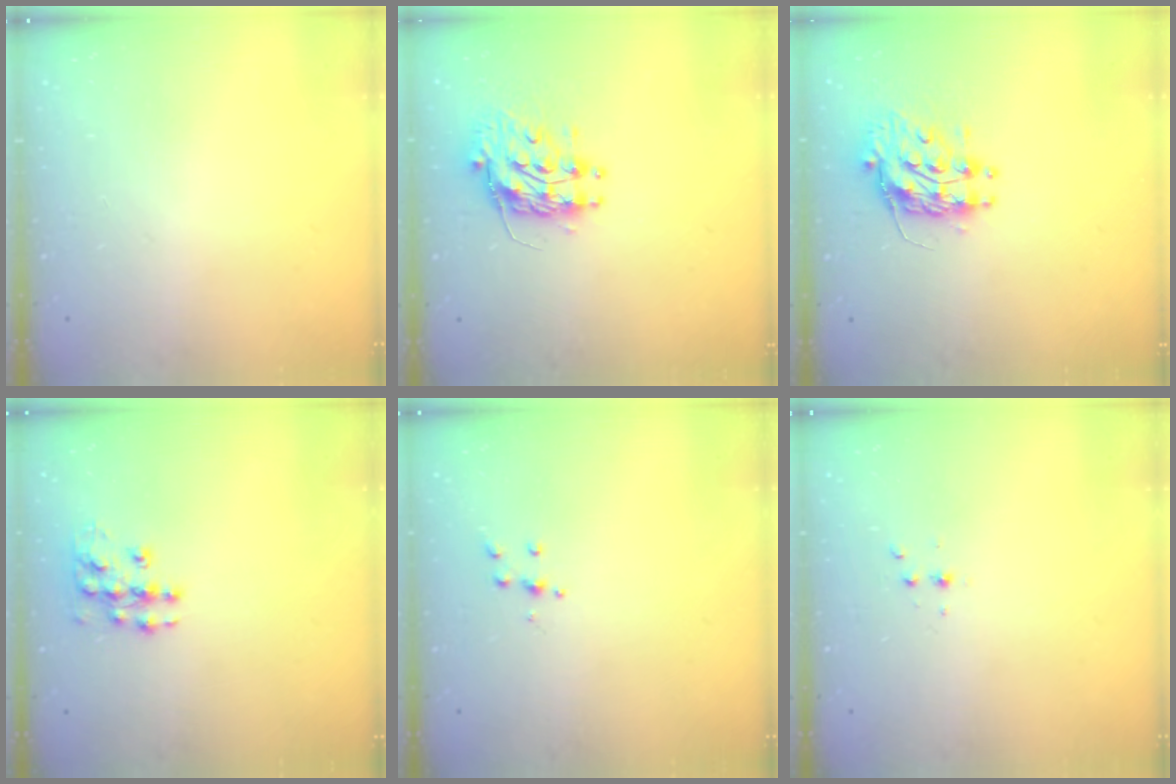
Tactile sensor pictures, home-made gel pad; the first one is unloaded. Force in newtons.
{"total": 10.4, "press": 10.4, "slide": 0.9}
{"total": 10.0, "press": 9.9, "slide": 0.8}
{"total": 10.0, "press": 10.0, "slide": 0.7}
{"total": 3.5, "press": 3.5, "slide": 0.3}
{"total": 2.3, "press": 2.3, "slide": 0.3}